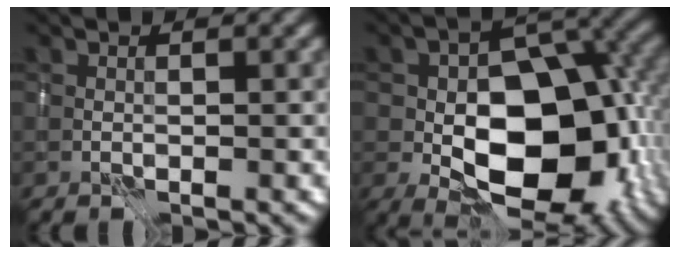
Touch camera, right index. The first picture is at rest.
{"total": 13.5, "force": [-2.9, 8.1, 10.4], "torque": [-0.144, -0.014, -0.047]}